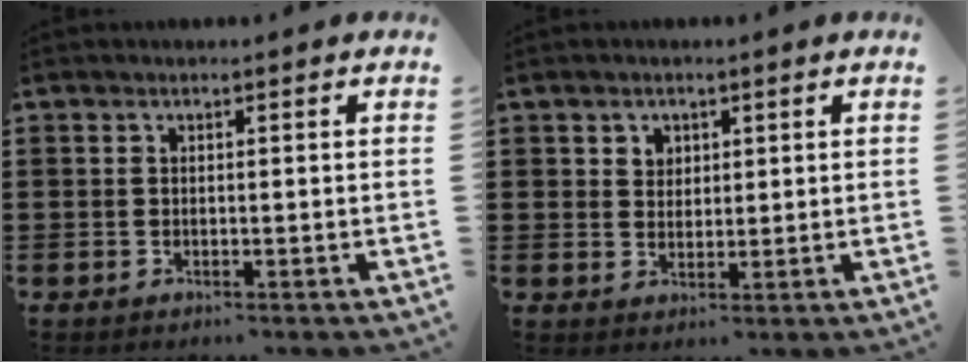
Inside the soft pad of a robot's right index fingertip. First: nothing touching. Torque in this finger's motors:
{"motor_torque": [0.01, 0.00, 0.03, 0.03]}